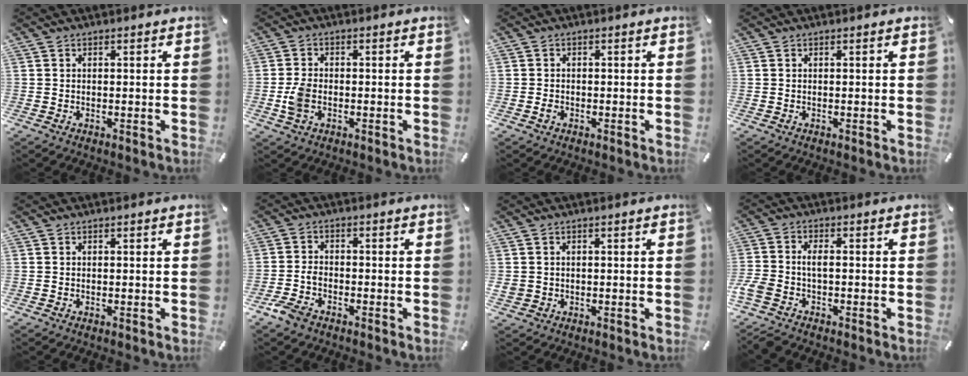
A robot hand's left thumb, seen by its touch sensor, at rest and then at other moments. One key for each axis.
{"total": 4.6, "fx": -1.2, "fy": 3.0, "fz": 3.3, "tx": -0.079, "ty": 0.000, "tz": -0.023}
{"total": 1.9, "fx": -0.7, "fy": 1.6, "fz": 0.6, "tx": -0.010, "ty": 0.006, "tz": -0.016}
{"total": 0.0}
{"total": 0.0}
{"total": 4.3, "fx": -2.8, "fy": 2.5, "fz": 2.0, "tx": -0.051, "ty": 0.010, "tz": -0.057}
{"total": 1.5, "fx": 0.0, "fy": 1.4, "fz": 0.6, "tx": -0.015, "ty": 0.003, "tz": -0.001}
{"total": 4.6, "fx": -2.2, "fy": 2.2, "fz": 3.4, "tx": -0.093, "ty": 0.001, "tz": -0.049}